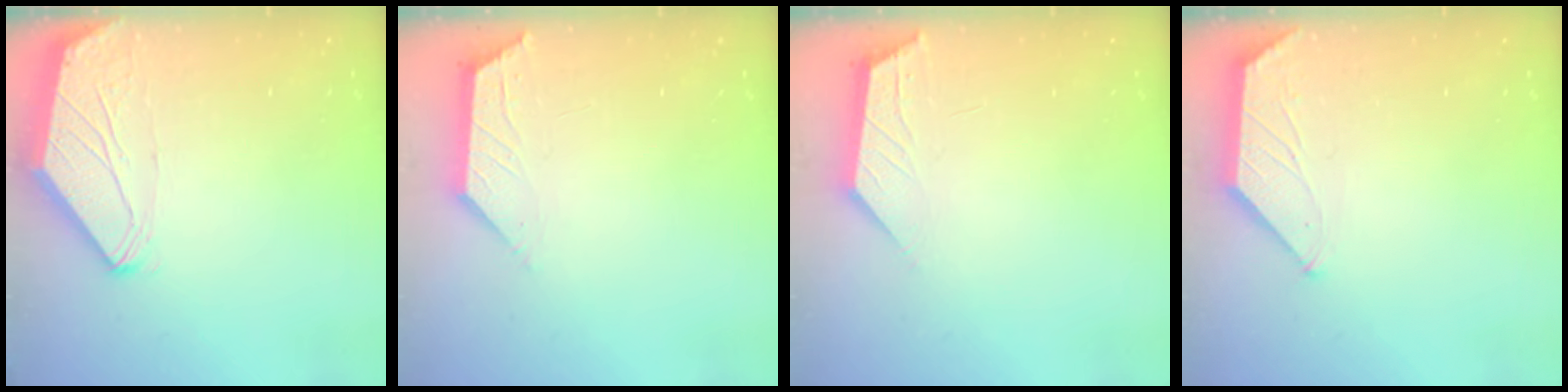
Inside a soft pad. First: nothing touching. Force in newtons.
{"total": 2.1, "press": 2.1, "slide": 0.4}
{"total": 2.1, "press": 2.1, "slide": 0.3}
{"total": 1.3, "press": 1.2, "slide": 0.3}